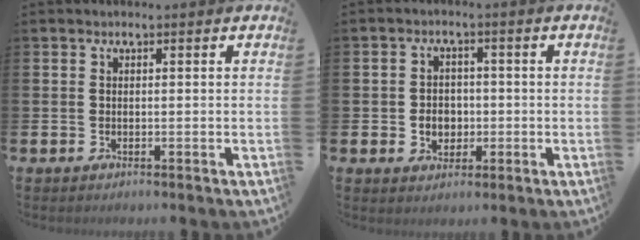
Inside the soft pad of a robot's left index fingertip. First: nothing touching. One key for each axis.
{"total": 3.2, "fx": -0.5, "fy": 2.8, "fz": 1.5, "tx": -0.014, "ty": -0.001, "tz": -0.019}